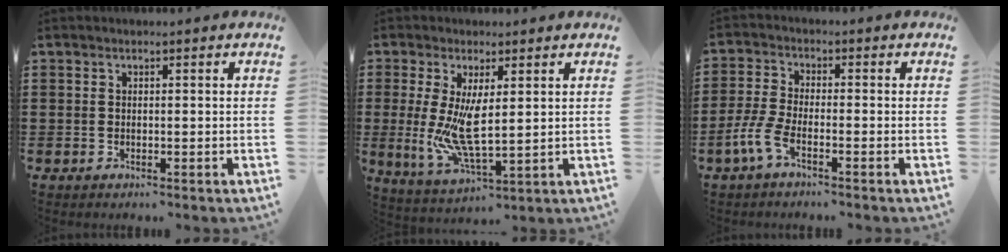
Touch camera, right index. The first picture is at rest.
{"total": 8.5, "force": [1.1, 2.7, 8.0], "torque": [-0.172, -0.023, 0.019]}
{"total": 4.6, "force": [-2.6, 1.3, 3.6], "torque": [-0.102, -0.014, -0.058]}